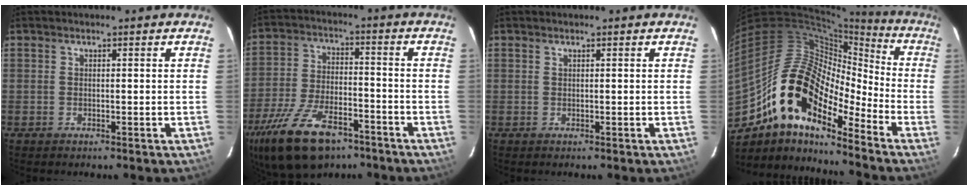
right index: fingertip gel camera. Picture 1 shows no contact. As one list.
[{"total": 18.5, "force": [-12.2, 8.5, 11.1], "torque": [-0.239, -0.026, -0.209]}, {"total": 0.0}, {"total": 18.8, "force": [-12.2, 7.6, 12.1], "torque": [-0.208, -0.003, -0.245]}]